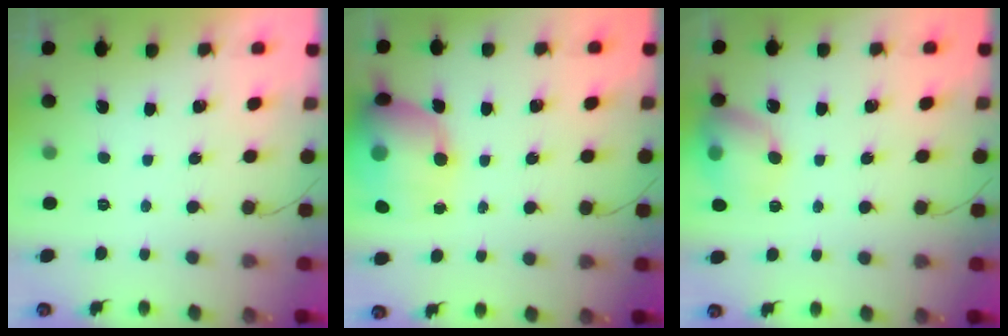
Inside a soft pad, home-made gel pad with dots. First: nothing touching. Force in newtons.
{"total": 16.7, "press": 16.5, "slide": 2.5}
{"total": 11.9, "press": 11.7, "slide": 1.9}